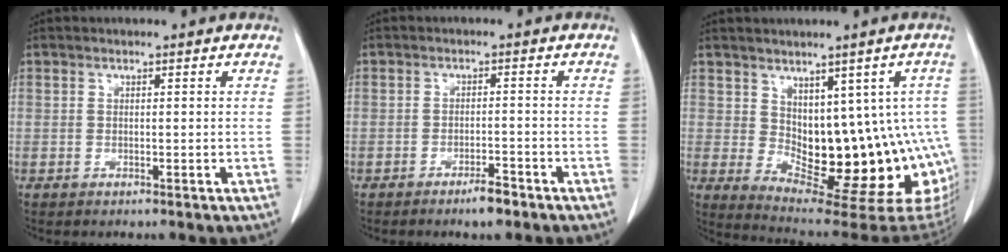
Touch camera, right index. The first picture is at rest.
{"total": 3.1, "force": [-2.4, 0.6, 1.9], "torque": [-0.033, 0.000, -0.037]}
{"total": 16.7, "force": [-1.1, 8.5, 14.3], "torque": [-0.135, 0.005, 0.010]}